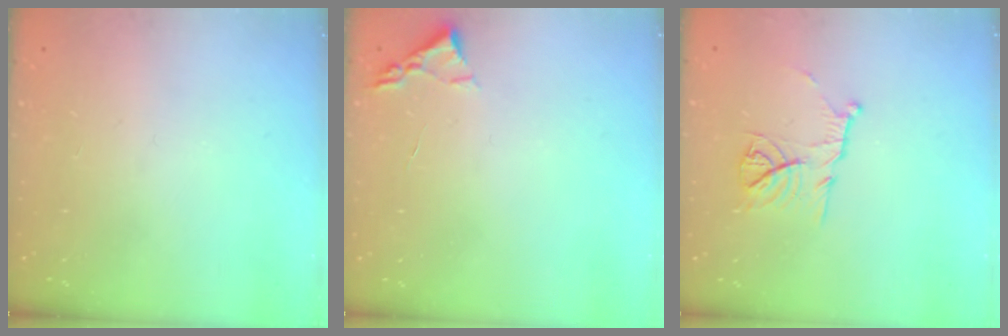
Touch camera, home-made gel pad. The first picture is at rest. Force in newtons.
{"total": 2.4, "press": 2.3, "slide": 0.3}
{"total": 10.3, "press": 10.3, "slide": 0.1}